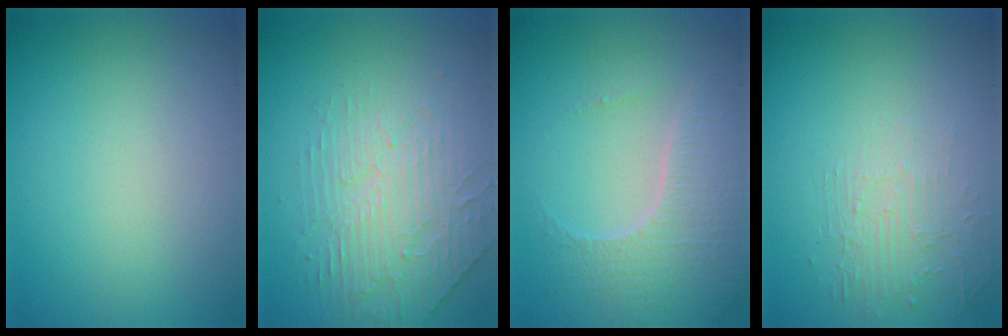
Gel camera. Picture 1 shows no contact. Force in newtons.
{"total": 4.4, "press": 3.4, "slide": 2.7}
{"total": 4.0, "press": 3.9, "slide": 1.1}
{"total": 1.9, "press": 0.8, "slide": 1.7}